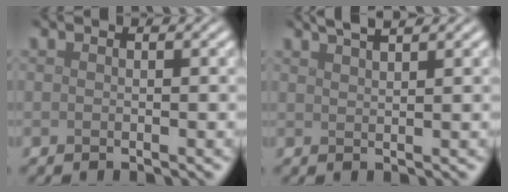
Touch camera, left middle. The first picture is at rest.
{"total": 2.7, "force": [2.1, 0.7, 1.6], "torque": [-0.006, 0.009, 0.022]}